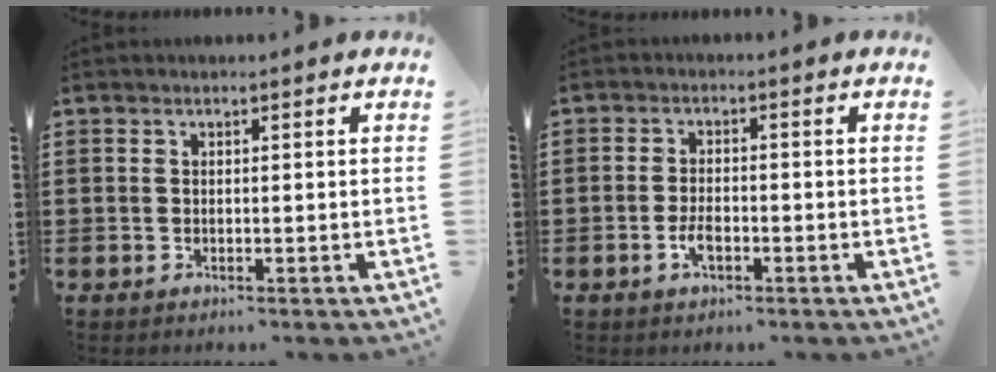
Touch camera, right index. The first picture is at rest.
{"total": 2.9, "force": [-1.2, 1.2, 2.4], "torque": [-0.049, -0.002, -0.022]}